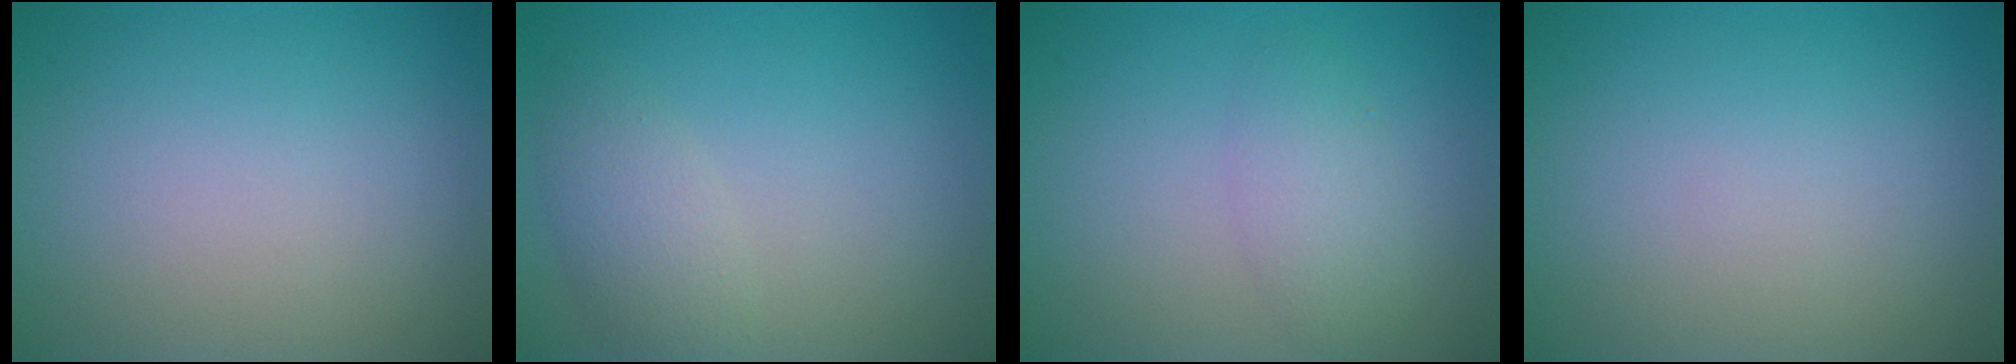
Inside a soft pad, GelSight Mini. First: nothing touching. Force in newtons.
{"total": 2.5, "press": 2.5, "slide": 0.1}
{"total": 2.3, "press": 2.3, "slide": 0.1}
{"total": 0.0}